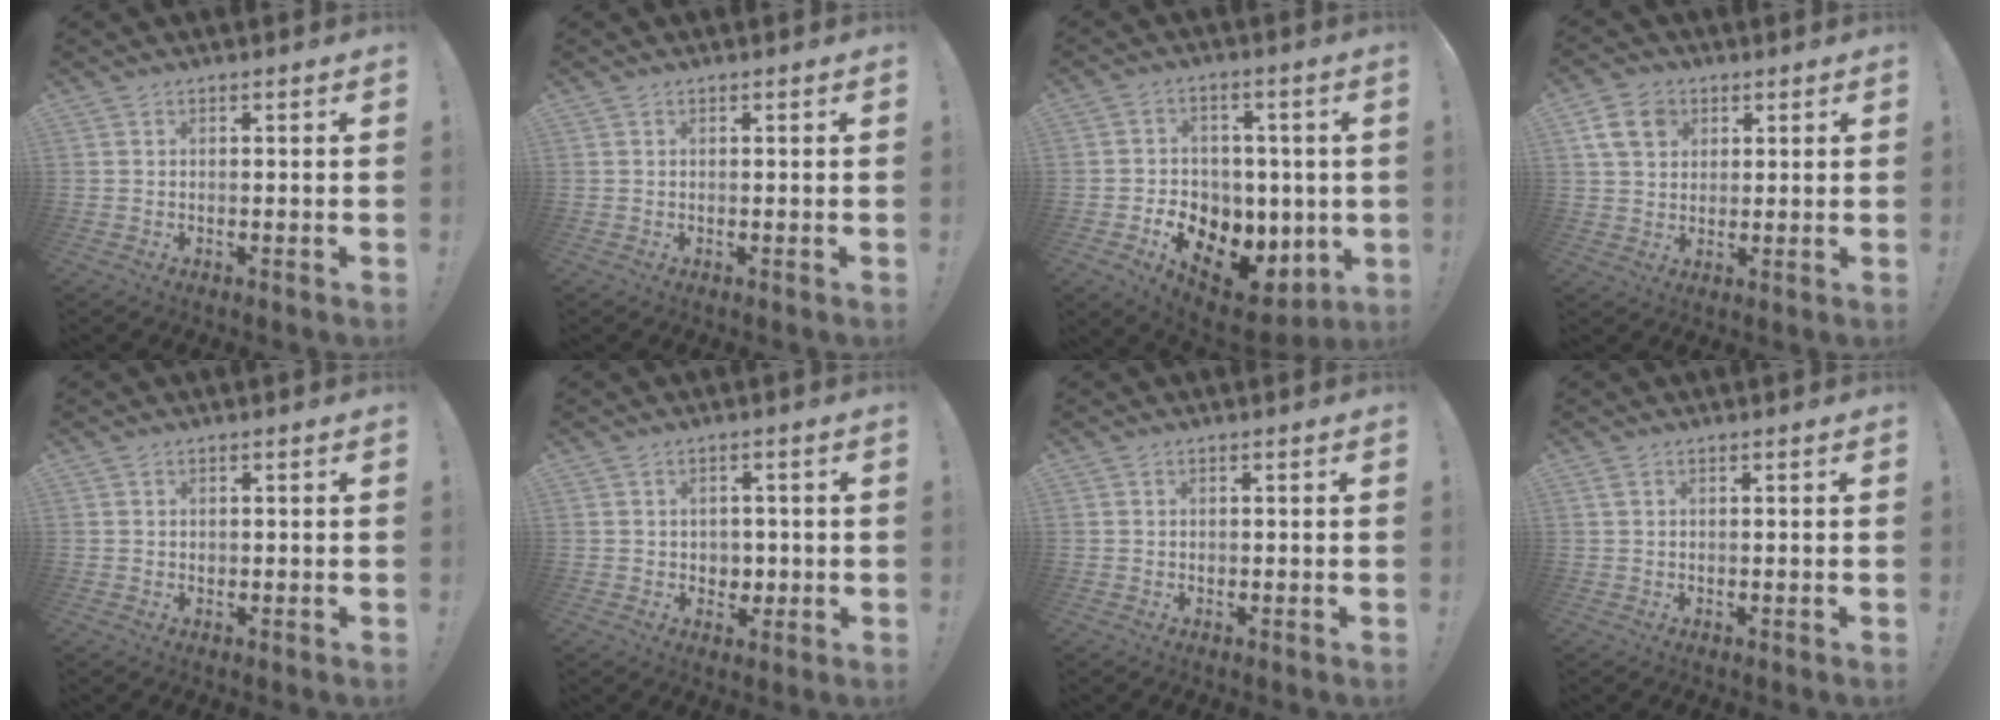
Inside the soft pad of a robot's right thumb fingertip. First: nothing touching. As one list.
[{"total": 0.0}, {"total": 12.6, "force": [-4.5, 9.9, 6.5], "torque": [-0.084, 0.023, -0.065]}, {"total": 10.0, "force": [4.3, 7.7, 4.9], "torque": [-0.087, -0.010, 0.086]}, {"total": 0.5, "force": [0.2, 0.5, 0.1], "torque": [0.006, -0.002, 0.002]}, {"total": 4.2, "force": [0.6, 4.1, 1.0], "torque": [-0.005, -0.006, 0.012]}, {"total": 0.0}, {"total": 1.1, "force": [0.5, 0.4, 0.9], "torque": [-0.019, 0.003, 0.010]}]